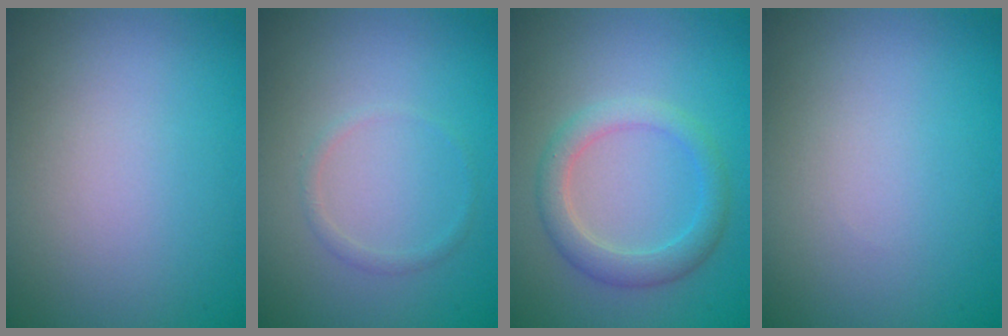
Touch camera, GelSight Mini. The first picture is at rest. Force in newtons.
{"total": 0.8, "press": 0.8, "slide": 0.1}
{"total": 2.9, "press": 2.9, "slide": 0.2}
{"total": 0.0}